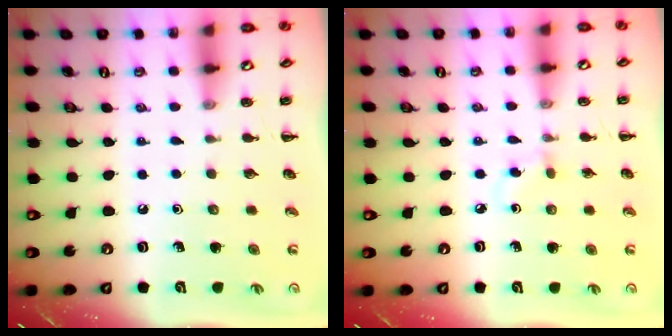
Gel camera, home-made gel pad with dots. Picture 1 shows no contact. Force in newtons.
{"total": 3.0, "press": 2.7, "slide": 1.3}